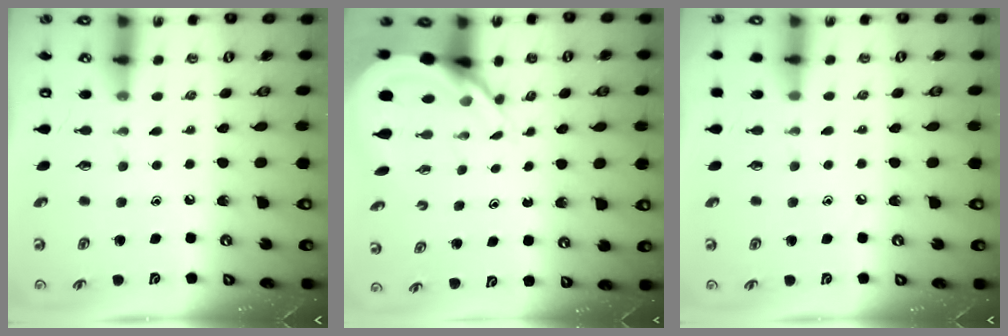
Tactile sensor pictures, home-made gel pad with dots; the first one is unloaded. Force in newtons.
{"total": 7.5, "press": 7.4, "slide": 0.9}
{"total": 2.3, "press": 2.2, "slide": 0.4}